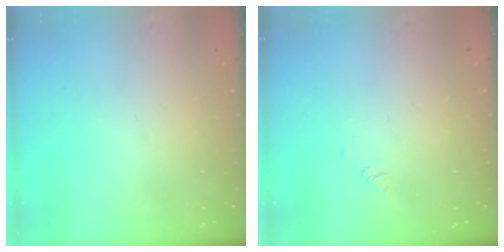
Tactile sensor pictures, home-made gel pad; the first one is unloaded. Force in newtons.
{"total": 1.7, "press": 1.7, "slide": 0.3}